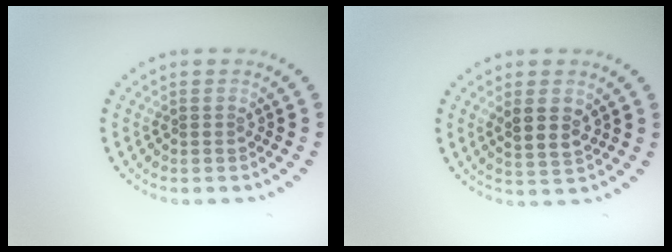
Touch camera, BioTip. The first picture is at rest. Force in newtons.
{"total": 2.6, "press": 2.4, "slide": 0.9}